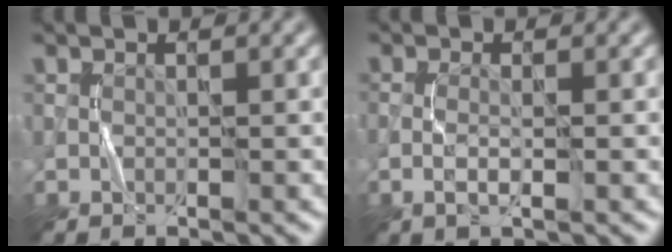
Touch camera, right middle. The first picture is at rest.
{"total": 1.5, "force": [-0.4, 0.3, 1.4], "torque": [-0.034, 0.000, -0.014]}